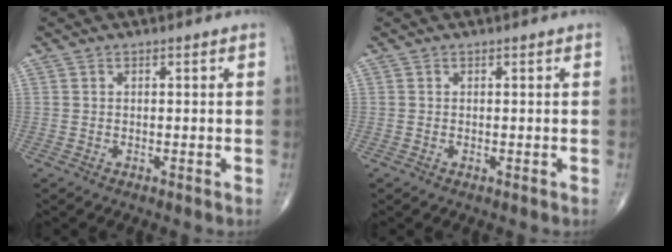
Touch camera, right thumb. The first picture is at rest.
{"total": 0.0}